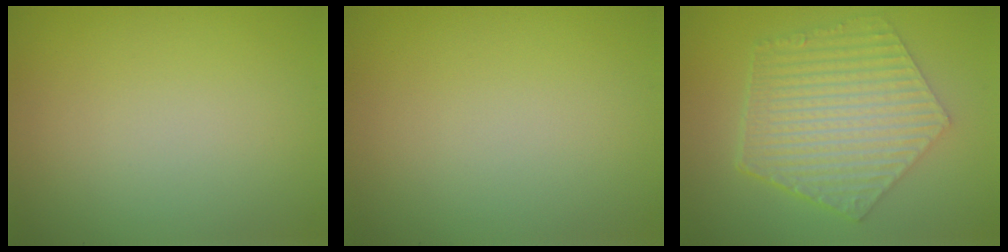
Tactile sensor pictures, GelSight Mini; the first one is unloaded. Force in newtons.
{"total": 0.0}
{"total": 6.9, "press": 5.0, "slide": 4.8}